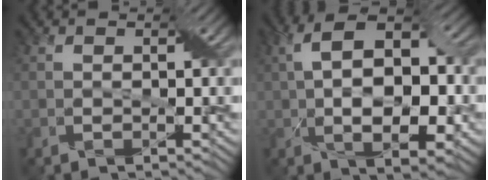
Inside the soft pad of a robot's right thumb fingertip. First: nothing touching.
{"total": 12.0, "force": [0.2, 6.2, 10.3], "torque": [-0.171, 0.011, 0.005]}